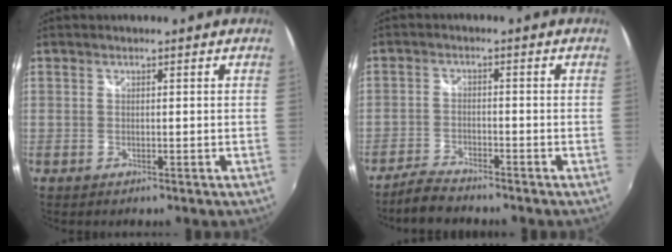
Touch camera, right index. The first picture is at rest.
{"total": 4.9, "force": [-4.5, 1.1, 1.7], "torque": [-0.055, -0.009, -0.088]}